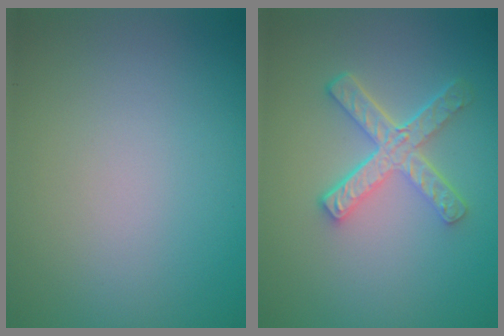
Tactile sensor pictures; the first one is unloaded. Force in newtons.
{"total": 4.5, "press": 3.3, "slide": 3.1}